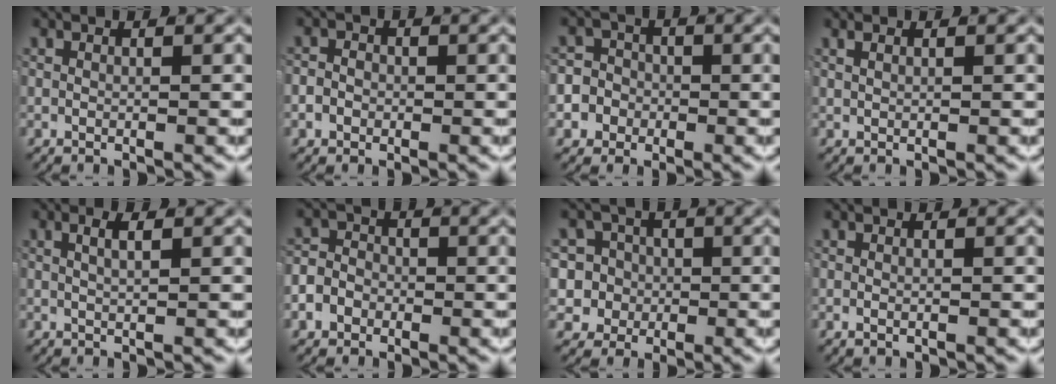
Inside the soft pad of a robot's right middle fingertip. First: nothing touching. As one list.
[{"total": 2.1, "force": [-0.6, 1.9, 0.7], "torque": [-0.012, 0.001, -0.015]}, {"total": 9.1, "force": [-2.4, 8.4, 2.3], "torque": [-0.056, -0.024, -0.052]}, {"total": 0.8, "force": [0.7, 0.0, 0.4], "torque": [-0.006, 0.001, 0.016]}, {"total": 1.9, "force": [0.6, 0.3, 1.8], "torque": [-0.022, 0.004, 0.010]}, {"total": 4.1, "force": [-1.3, 3.6, 1.5], "torque": [-0.024, -0.002, -0.029]}, {"total": 11.3, "force": [-2.4, 10.7, 2.9], "torque": [-0.099, -0.045, -0.046]}, {"total": 0.6, "force": [-0.3, 0.4, 0.4], "torque": [-0.012, -0.003, -0.001]}]